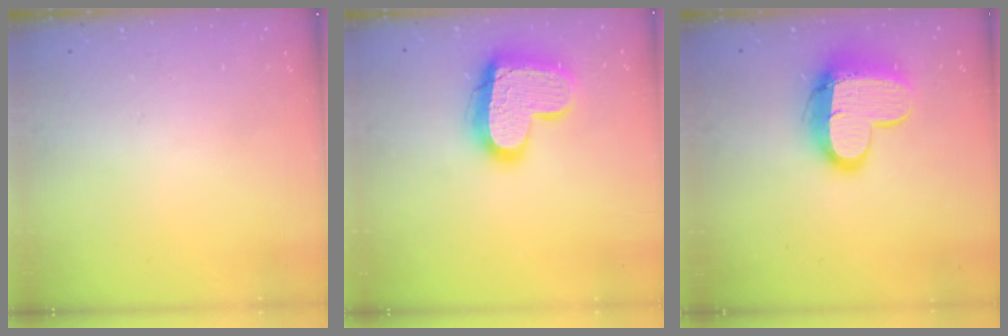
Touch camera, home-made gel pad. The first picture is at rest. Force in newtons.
{"total": 17.5, "press": 17.4, "slide": 1.3}
{"total": 13.7, "press": 13.6, "slide": 1.3}